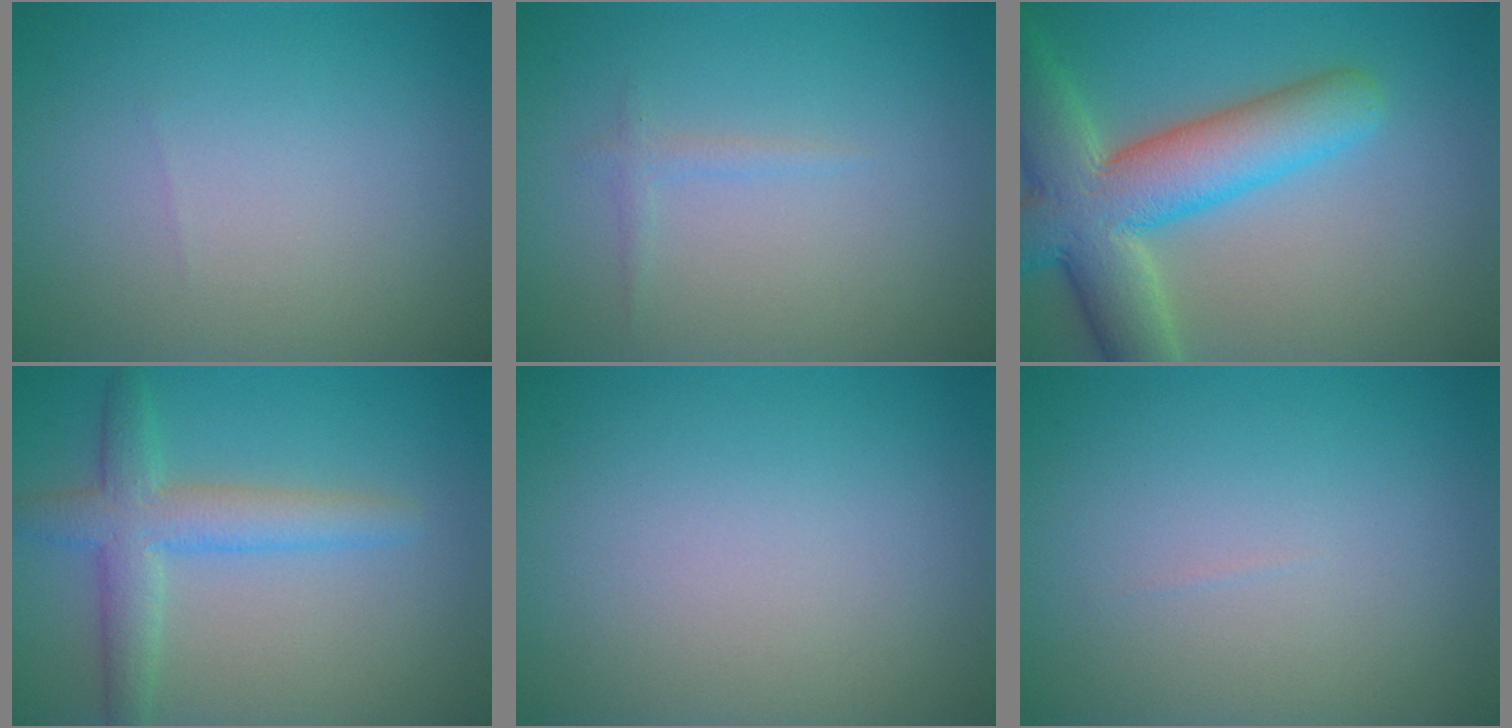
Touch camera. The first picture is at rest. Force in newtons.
{"total": 0.8, "press": 0.8, "slide": 0.0}
{"total": 9.6, "press": 9.6, "slide": 0.7}
{"total": 4.2, "press": 4.2, "slide": 0.2}
{"total": 0.0}
{"total": 0.0}